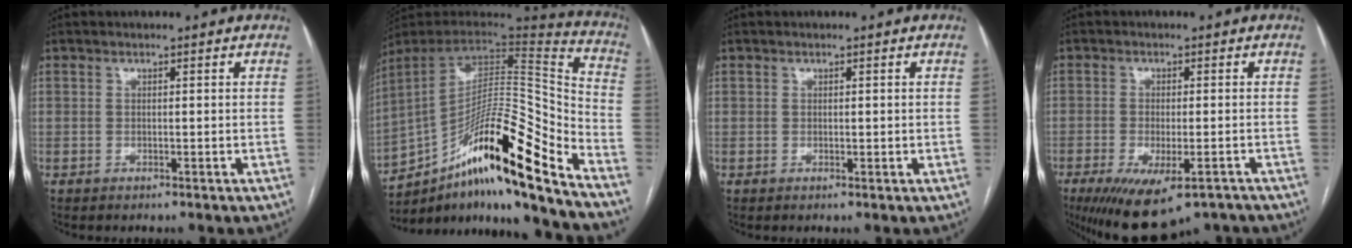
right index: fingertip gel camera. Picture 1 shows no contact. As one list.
[{"total": 24.8, "force": [-16.0, 1.5, 18.9], "torque": [-0.275, 0.013, -0.276]}, {"total": 0.6, "force": [0.2, 0.5, 0.4], "torque": [-0.001, 0.000, 0.005]}, {"total": 13.3, "force": [-9.1, 4.5, 8.6], "torque": [-0.139, -0.018, -0.133]}]